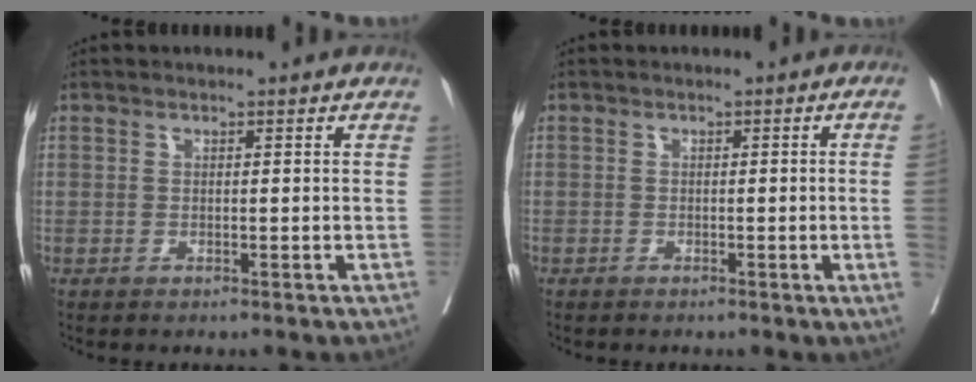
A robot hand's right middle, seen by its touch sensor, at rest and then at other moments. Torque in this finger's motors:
{"motor_torque": [0.36, -0.37, -1.06, -0.21]}